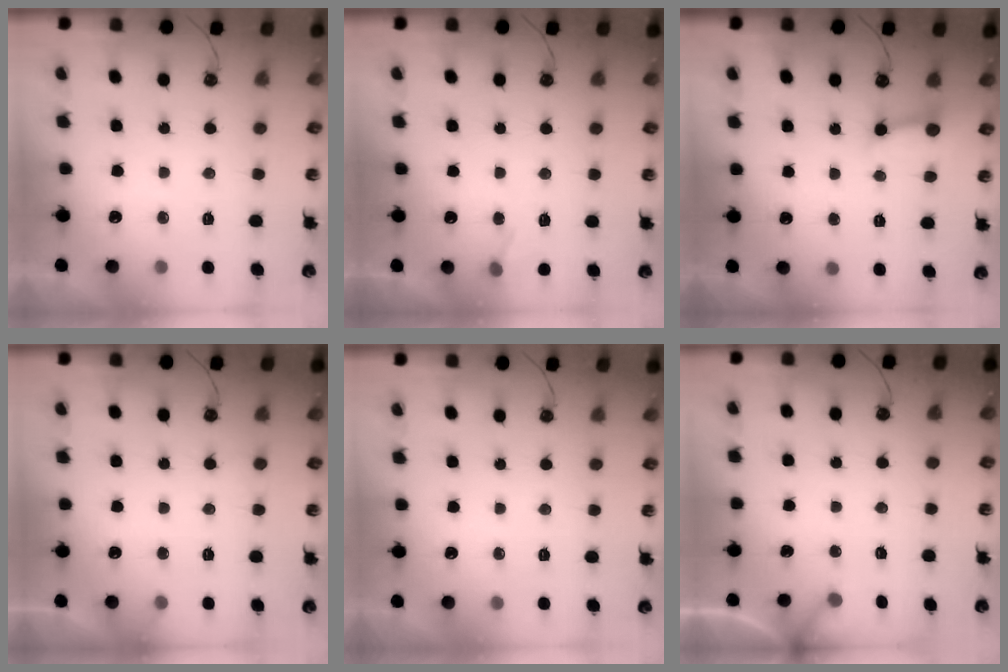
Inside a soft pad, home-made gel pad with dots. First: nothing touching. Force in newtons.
{"total": 5.3, "press": 5.2, "slide": 0.5}
{"total": 3.6, "press": 3.6, "slide": 0.3}
{"total": 5.6, "press": 5.6, "slide": 0.4}
{"total": 0.0}
{"total": 4.1, "press": 4.1, "slide": 0.1}